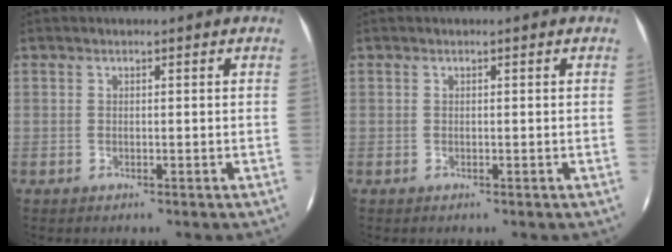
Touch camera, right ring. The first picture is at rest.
{"total": 0.0}